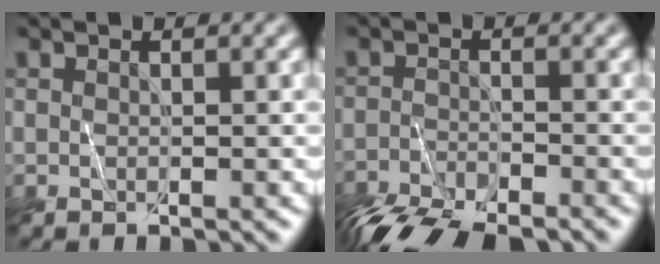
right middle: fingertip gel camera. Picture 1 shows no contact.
{"total": 6.1, "force": [-5.6, 1.1, 2.2], "torque": [-0.035, -0.027, -0.110]}